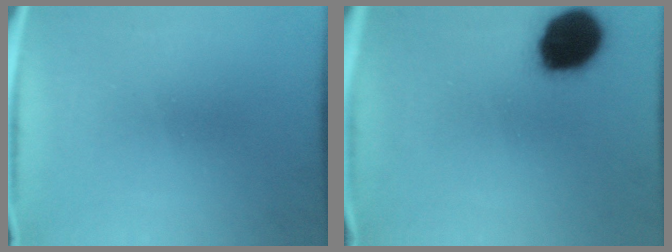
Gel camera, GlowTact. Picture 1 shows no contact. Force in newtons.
{"total": 16.0}